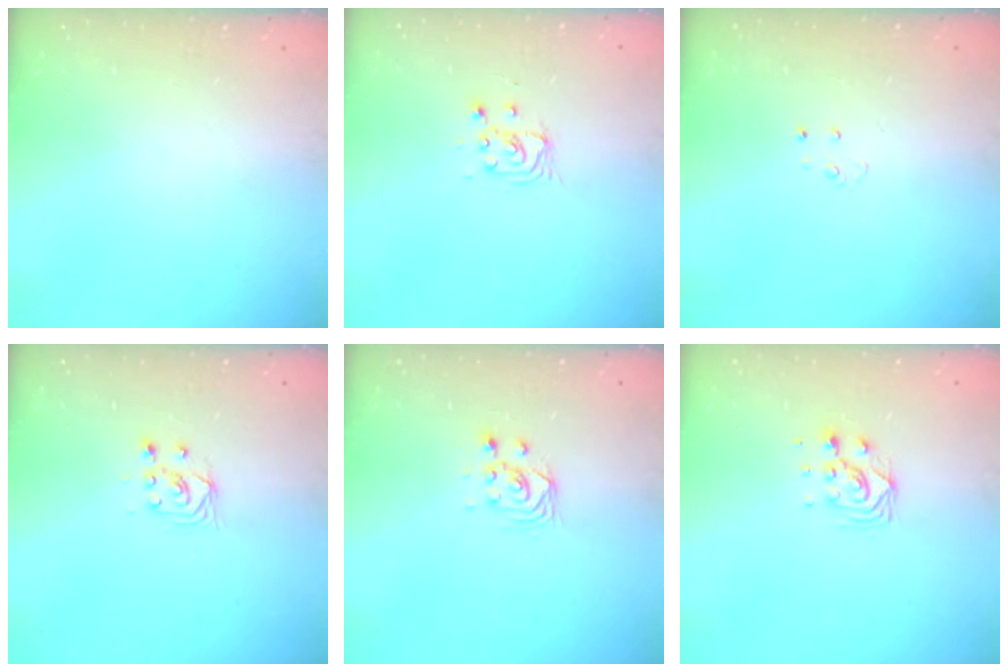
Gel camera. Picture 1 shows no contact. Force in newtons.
{"total": 4.0, "press": 4.0, "slide": 0.4}
{"total": 2.9, "press": 2.9, "slide": 0.2}
{"total": 2.9, "press": 2.7, "slide": 1.0}
{"total": 3.0, "press": 3.0, "slide": 0.1}
{"total": 6.6, "press": 6.6, "slide": 0.4}